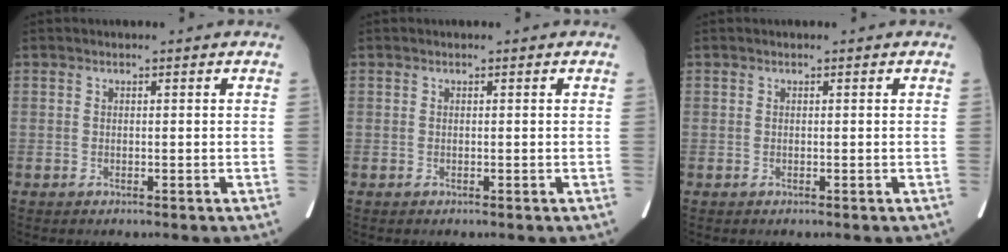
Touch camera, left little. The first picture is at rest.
{"total": 0.0}
{"total": 0.0}